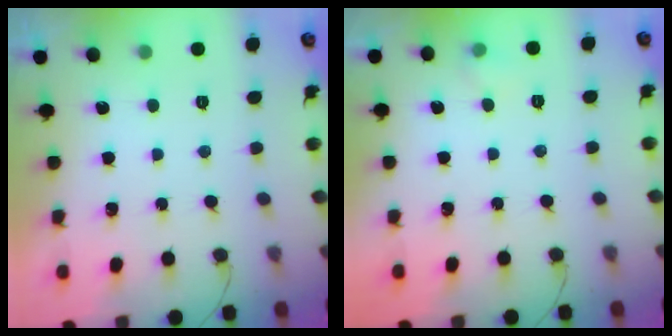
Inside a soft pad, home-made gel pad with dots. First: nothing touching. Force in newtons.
{"total": 3.8, "press": 3.4, "slide": 1.6}